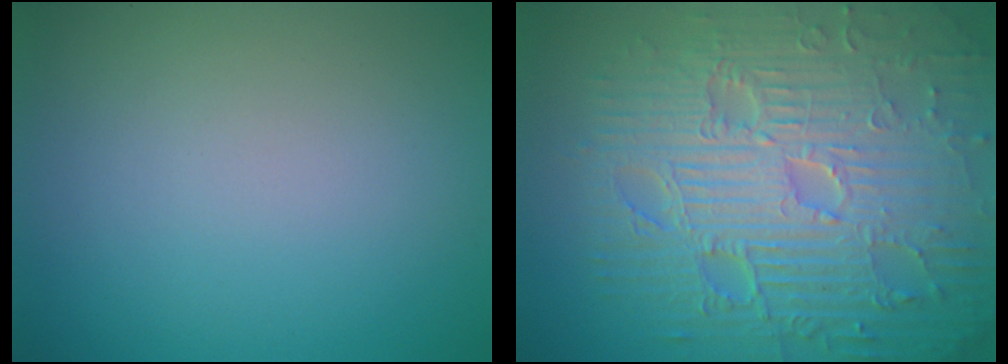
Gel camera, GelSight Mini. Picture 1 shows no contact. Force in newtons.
{"total": 12.4, "press": 8.0, "slide": 9.5}